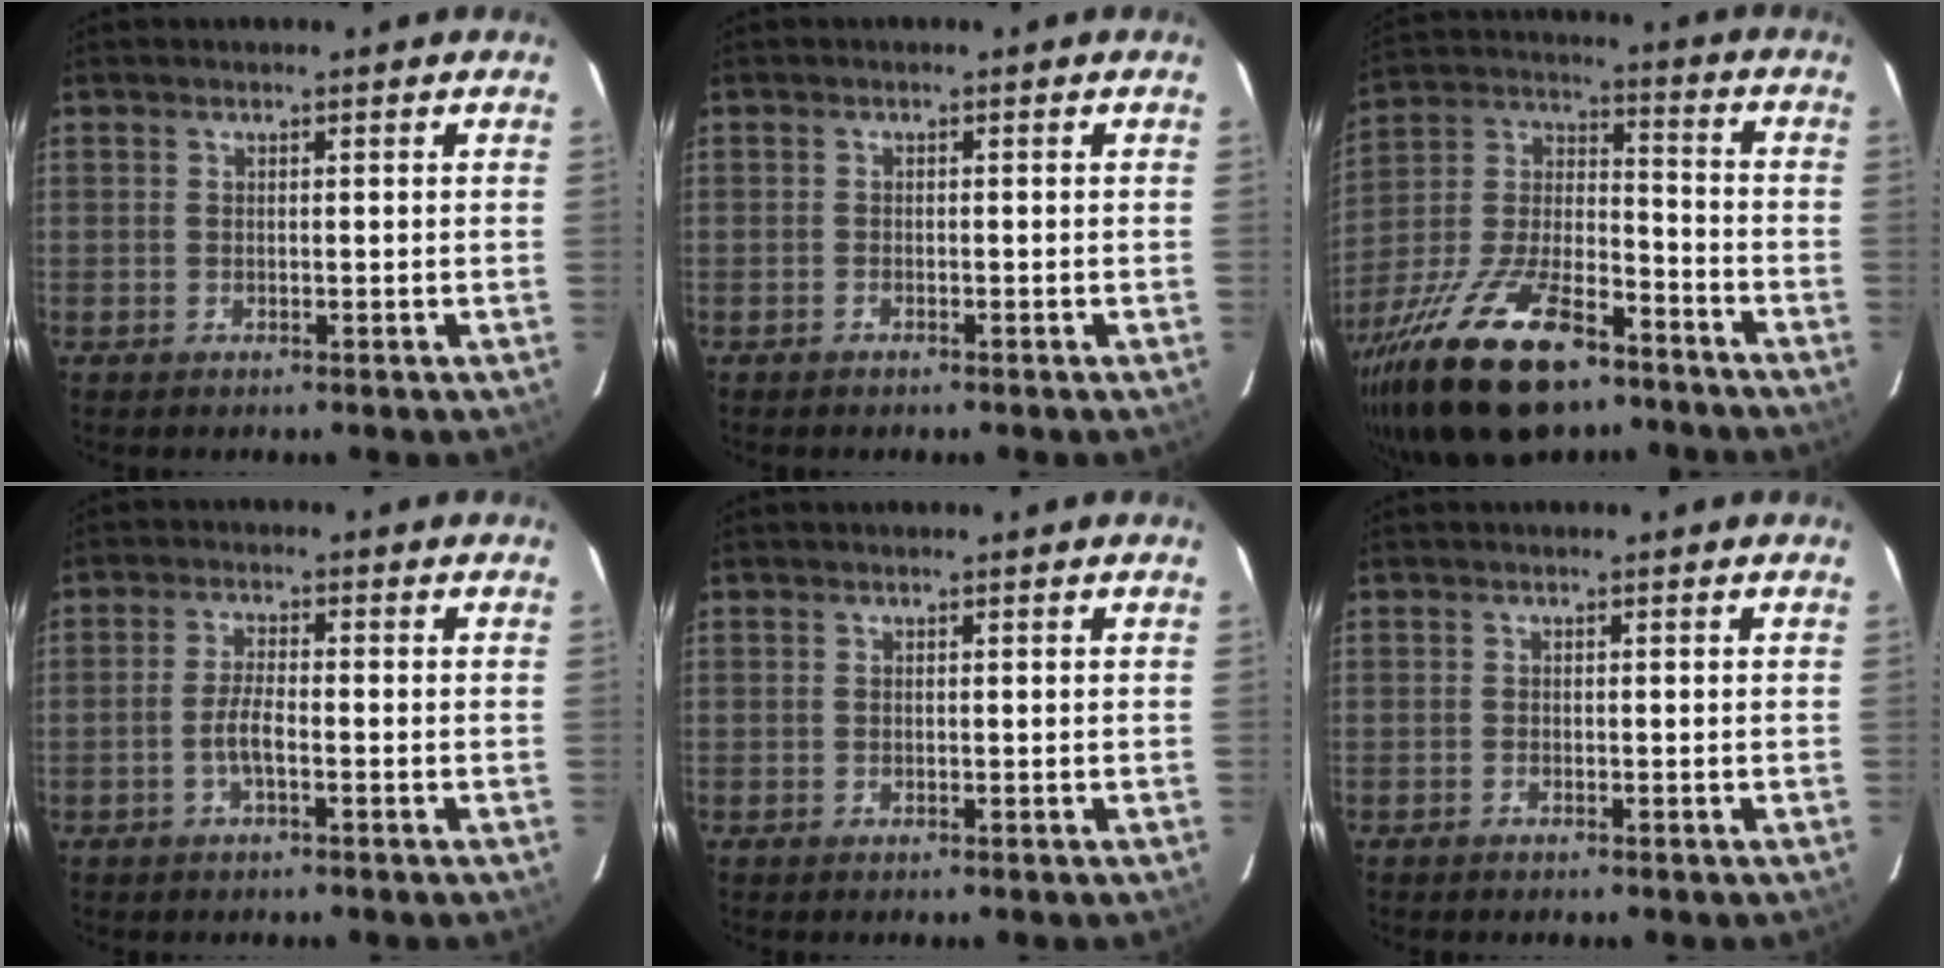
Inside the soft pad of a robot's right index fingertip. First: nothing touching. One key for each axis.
{"total": 0.8, "fx": -0.7, "fy": 0.4, "fz": 0.2, "tx": -0.006, "ty": 0.003, "tz": -0.014}
{"total": 25.2, "fx": -16.3, "fy": 10.1, "fz": 16.4, "tx": -0.330, "ty": -0.020, "tz": -0.277}
{"total": 3.4, "fx": -1.4, "fy": 0.7, "fz": 3.0, "tx": -0.065, "ty": 0.001, "tz": -0.028}
{"total": 0.0}
{"total": 0.5, "fx": -0.5, "fy": 0.2, "fz": 0.1, "tx": -0.002, "ty": 0.001, "tz": -0.010}